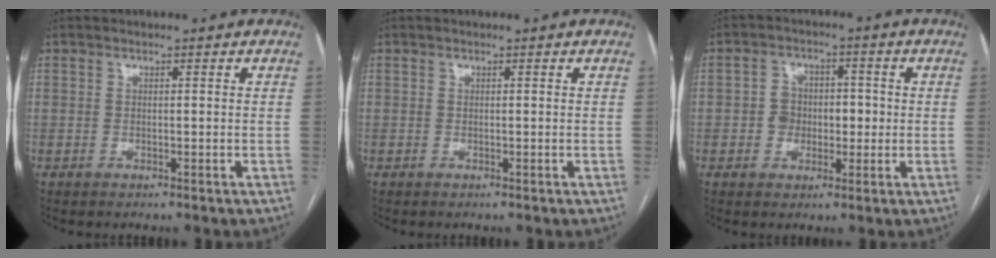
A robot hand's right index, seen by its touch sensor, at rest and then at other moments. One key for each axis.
{"total": 0.0}
{"total": 5.1, "fx": -0.6, "fy": 4.2, "fz": 2.8, "tx": -0.045, "ty": 0.021, "tz": -0.008}